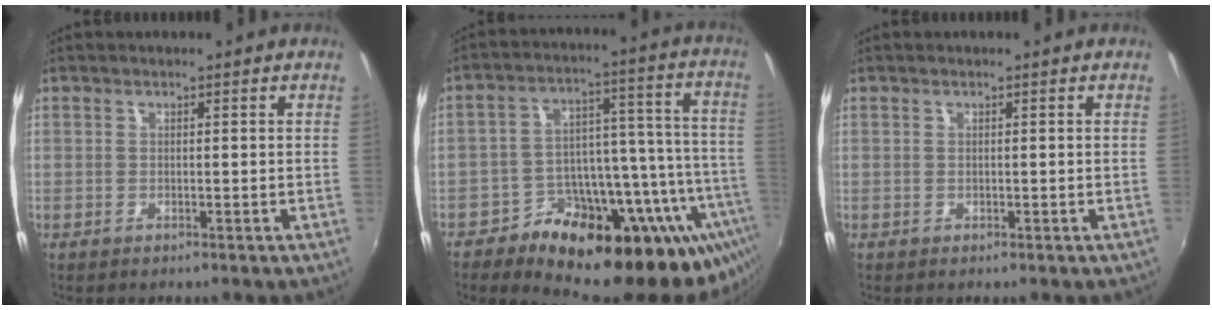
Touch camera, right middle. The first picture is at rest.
{"total": 27.8, "force": [-20.0, 11.3, 15.7], "torque": [-0.193, 0.010, -0.285]}
{"total": 0.0}